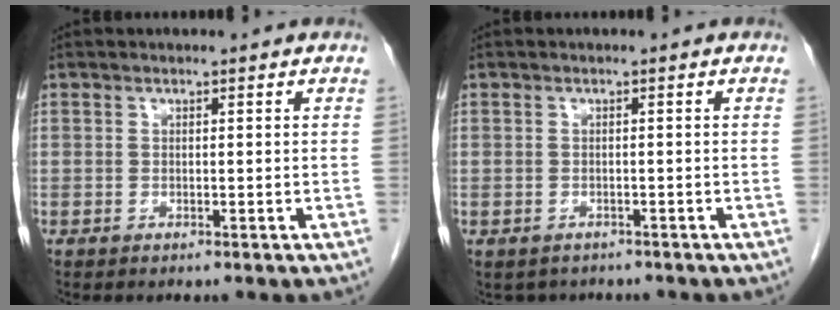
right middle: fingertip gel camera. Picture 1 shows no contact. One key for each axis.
{"total": 3.2, "fx": -2.6, "fy": 1.8, "fz": 0.4, "tx": -0.004, "ty": 0.002, "tz": -0.034}